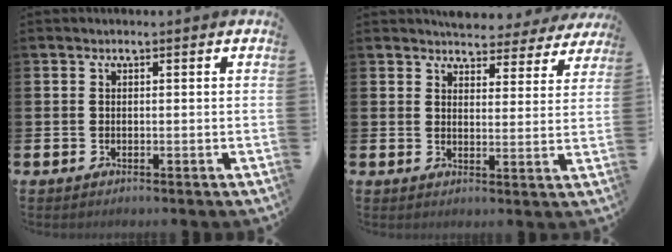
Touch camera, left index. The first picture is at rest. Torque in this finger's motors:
{"motor_torque": [0.69, -1.06, -0.03, 0.03]}